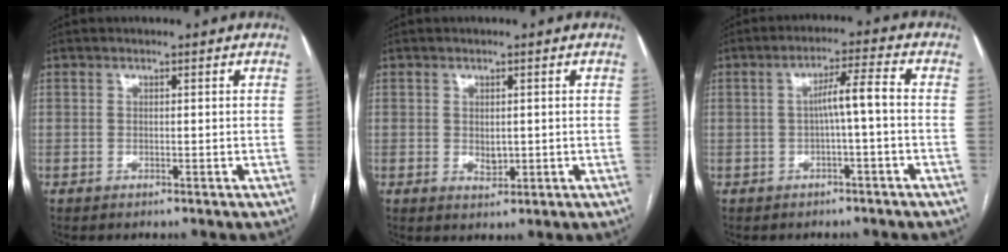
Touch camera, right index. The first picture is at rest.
{"total": 2.2, "force": [0.0, 1.4, 1.6], "torque": [-0.027, -0.005, 0.006]}
{"total": 4.7, "force": [-0.6, -0.1, 4.7], "torque": [-0.076, 0.018, -0.007]}